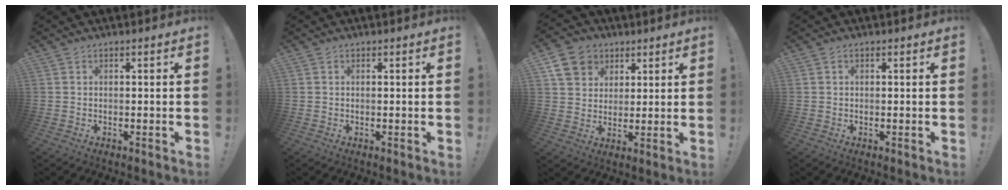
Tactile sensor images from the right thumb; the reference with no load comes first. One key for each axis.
{"total": 0.0}
{"total": 11.3, "fx": 5.3, "fy": 9.3, "fz": 3.6, "tx": -0.050, "ty": -0.025, "tz": 0.108}
{"total": 0.5, "fx": 0.2, "fy": 0.5, "fz": 0.2, "tx": -0.005, "ty": 0.004, "tz": 0.003}